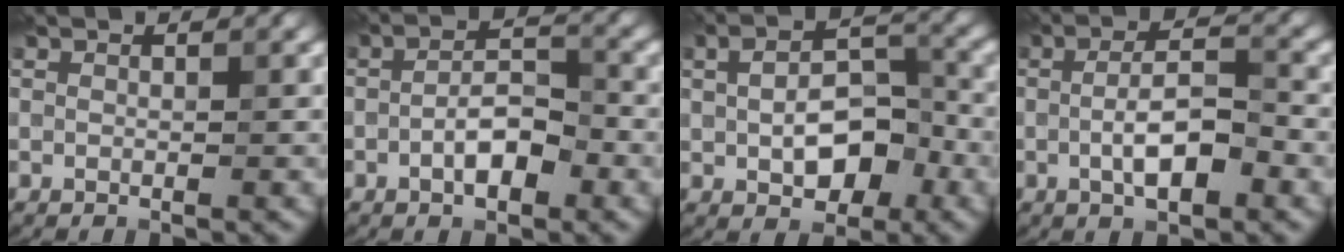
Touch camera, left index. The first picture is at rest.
{"total": 3.7, "force": [-1.5, 1.5, 3.1], "torque": [-0.052, 0.008, -0.029]}
{"total": 6.5, "force": [-0.6, 3.9, 5.1], "torque": [-0.095, -0.006, -0.005]}
{"total": 4.7, "force": [-1.1, 1.6, 4.3], "torque": [-0.081, 0.003, -0.023]}